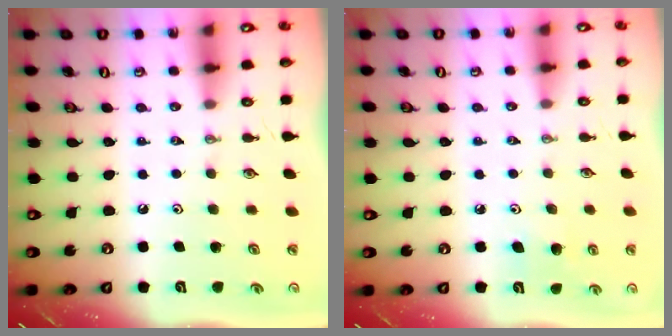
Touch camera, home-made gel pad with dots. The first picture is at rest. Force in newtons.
{"total": 5.5, "press": 5.4, "slide": 1.3}